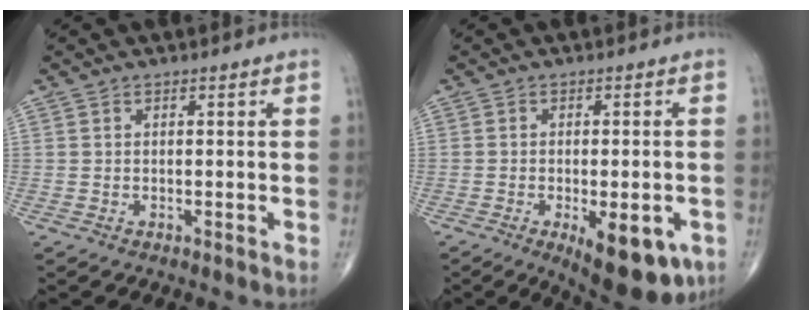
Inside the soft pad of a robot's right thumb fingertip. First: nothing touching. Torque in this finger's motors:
{"motor_torque": [1.65, 1.37, 0.61, -0.76, 0.27]}